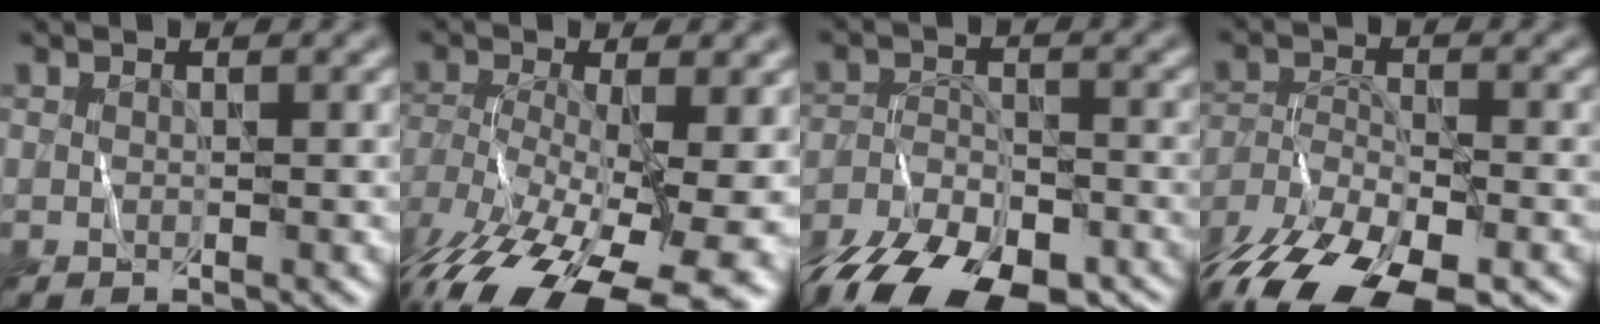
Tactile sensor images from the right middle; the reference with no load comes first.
{"total": 15.8, "force": [-8.7, 6.0, 11.7], "torque": [-0.233, -0.031, -0.126]}
{"total": 12.5, "force": [-9.7, 5.3, 5.9], "torque": [-0.108, -0.033, -0.145]}
{"total": 13.6, "force": [-11.0, 4.8, 6.6], "torque": [-0.125, -0.044, -0.166]}